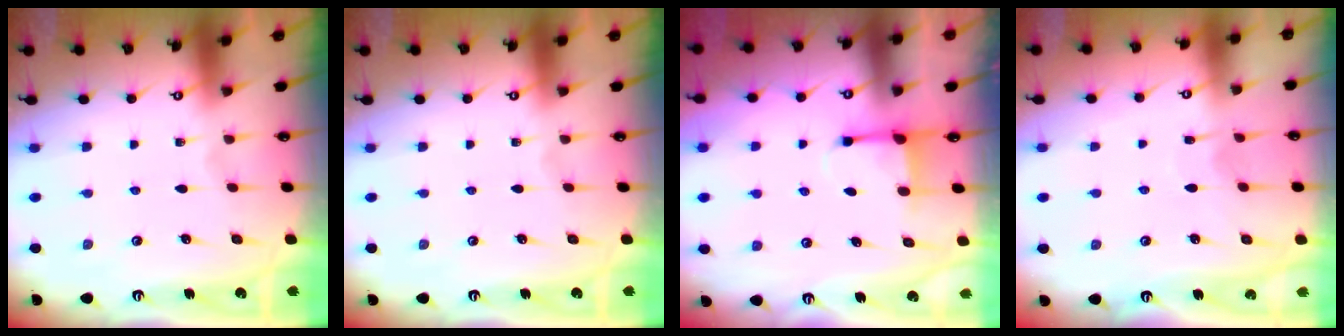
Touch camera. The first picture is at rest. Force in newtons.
{"total": 0.0}
{"total": 3.1, "press": 2.9, "slide": 0.9}
{"total": 4.7, "press": 4.7, "slide": 0.5}